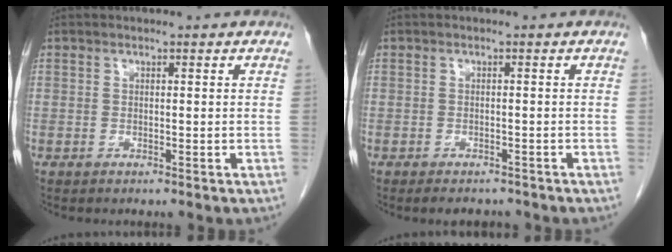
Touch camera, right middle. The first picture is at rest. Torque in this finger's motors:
{"motor_torque": [0.46, -0.31, 0.02, 0.02]}